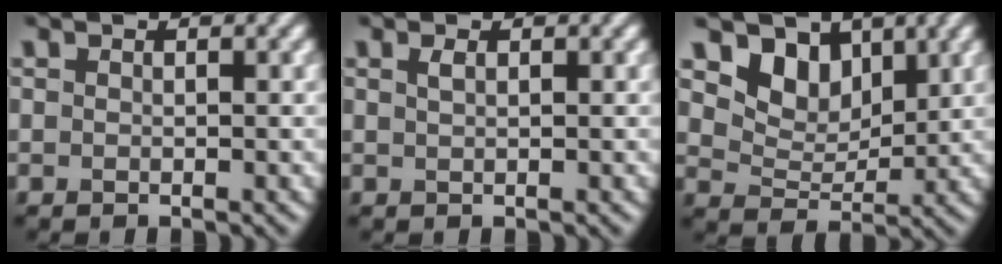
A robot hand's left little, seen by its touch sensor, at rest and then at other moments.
{"total": 0.8, "force": [0.4, 0.3, 0.6], "torque": [-0.014, 0.003, 0.008]}
{"total": 5.3, "force": [3.4, 3.4, 2.1], "torque": [-0.049, -0.027, 0.074]}